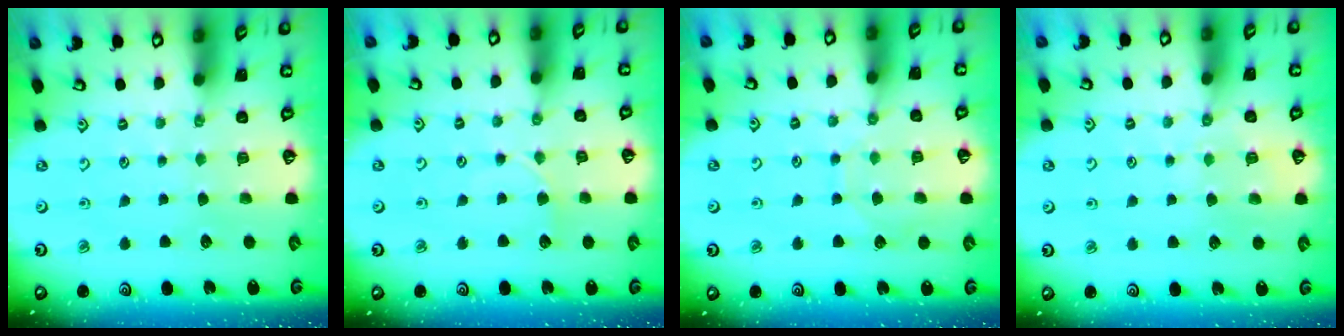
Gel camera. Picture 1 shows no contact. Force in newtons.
{"total": 3.6, "press": 3.6, "slide": 0.4}
{"total": 7.8, "press": 7.8, "slide": 0.6}
{"total": 5.1, "press": 5.1, "slide": 0.6}